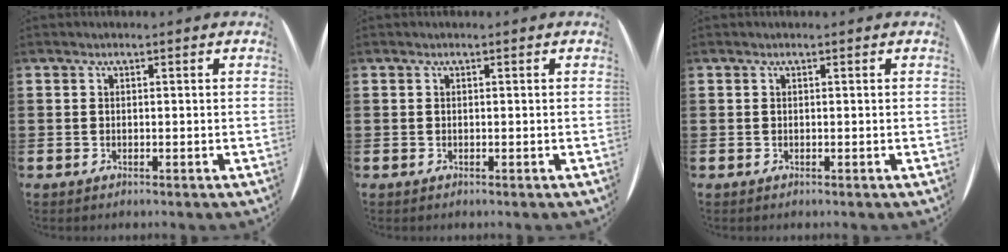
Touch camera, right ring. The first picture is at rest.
{"total": 0.0}
{"total": 0.0}